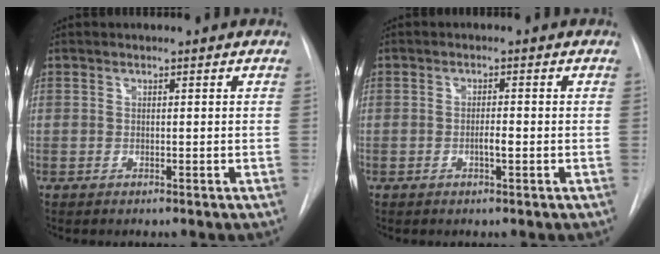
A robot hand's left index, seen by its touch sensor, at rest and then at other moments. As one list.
[{"total": 1.6, "force": [-0.5, 0.2, 1.5], "torque": [-0.027, 0.001, -0.009]}]